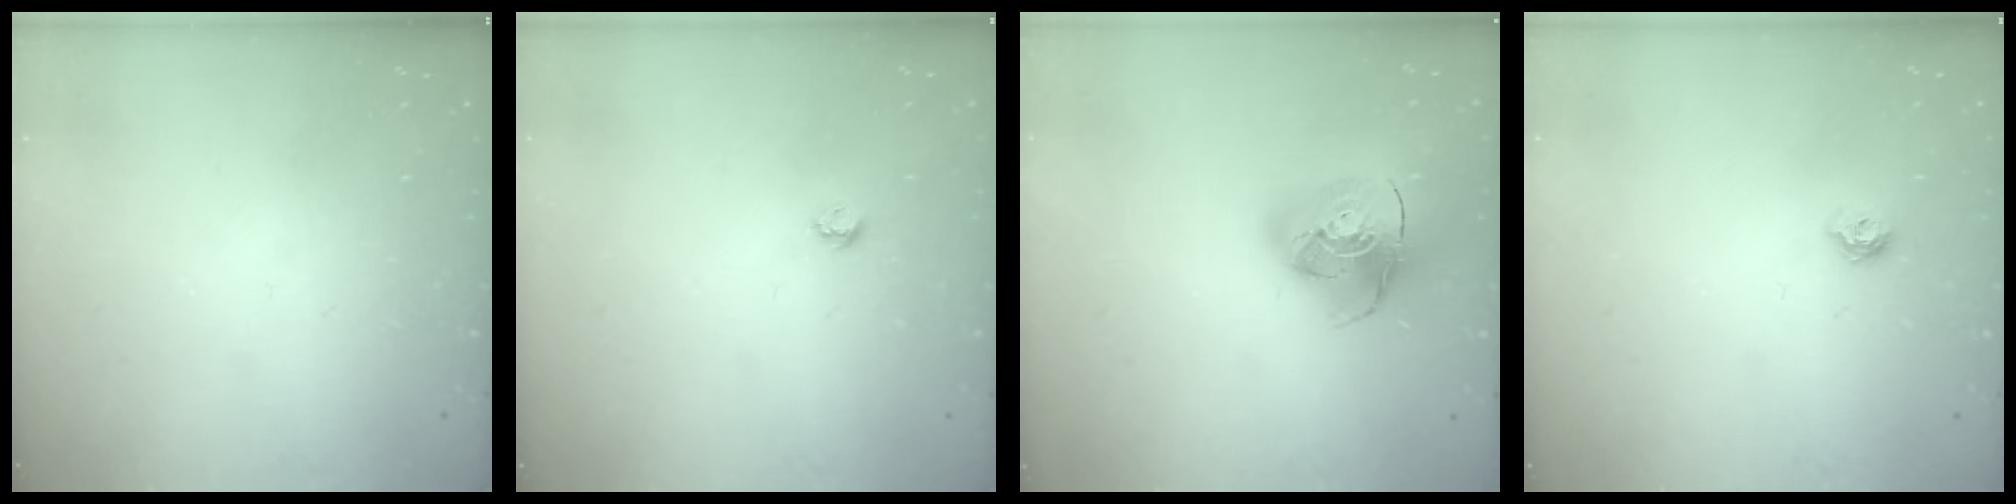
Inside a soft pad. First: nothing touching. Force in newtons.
{"total": 3.8, "press": 3.7, "slide": 0.5}
{"total": 14.9, "press": 14.7, "slide": 2.0}
{"total": 5.6, "press": 5.6, "slide": 0.9}